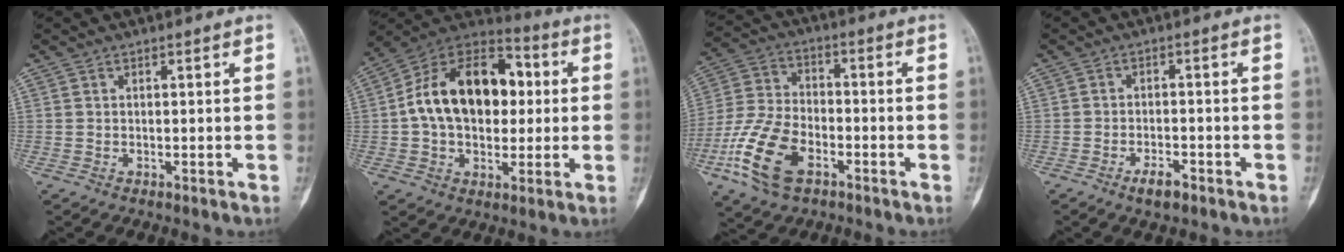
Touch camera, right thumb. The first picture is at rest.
{"total": 20.9, "force": [1.8, 13.7, 15.6], "torque": [-0.227, 0.028, 0.024]}
{"total": 14.7, "force": [-6.4, 8.4, 10.2], "torque": [-0.212, 0.018, -0.128]}
{"total": 3.7, "force": [-2.4, 1.5, 2.5], "torque": [-0.041, 0.012, -0.040]}